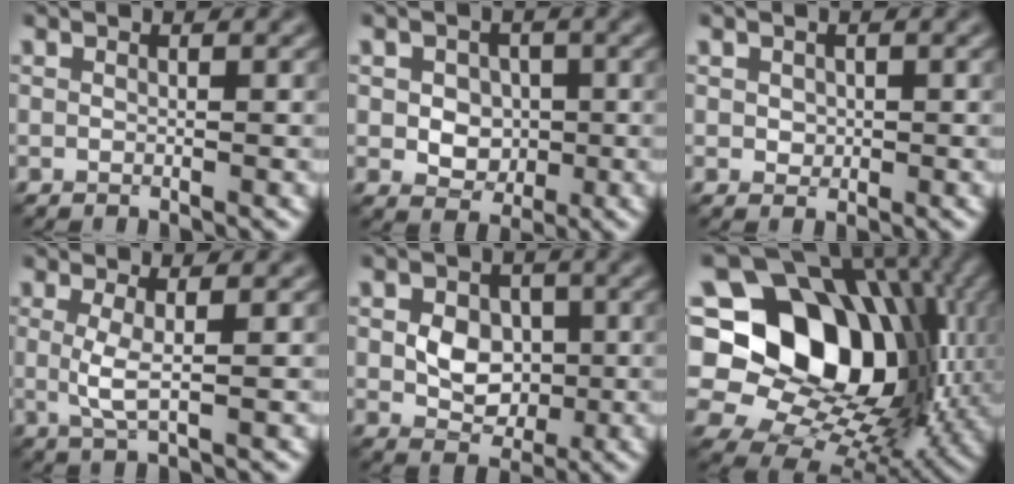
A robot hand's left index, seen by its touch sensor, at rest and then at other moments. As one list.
[{"total": 3.6, "force": [-0.1, 2.9, 2.2], "torque": [-0.032, 0.001, -0.012]}, {"total": 1.0, "force": [0.1, 0.9, 0.5], "torque": [-0.011, -0.002, 0.003]}, {"total": 2.2, "force": [0.1, 0.2, 2.2], "torque": [-0.054, -0.003, 0.000]}, {"total": 4.3, "force": [-0.1, 3.2, 2.8], "torque": [-0.050, -0.004, -0.004]}, {"total": 17.3, "force": [2.9, 13.0, 11.0], "torque": [-0.187, 0.004, 0.047]}]